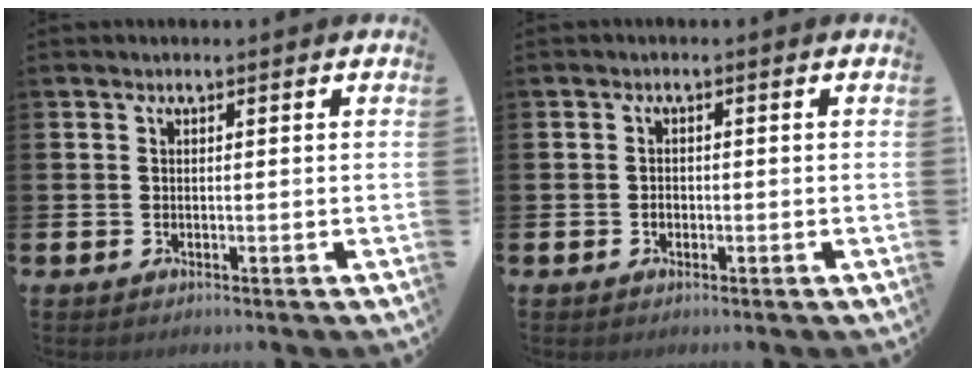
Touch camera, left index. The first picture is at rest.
{"total": 1.0, "force": [-0.3, 0.8, 0.5], "torque": [-0.003, 0.001, -0.009]}